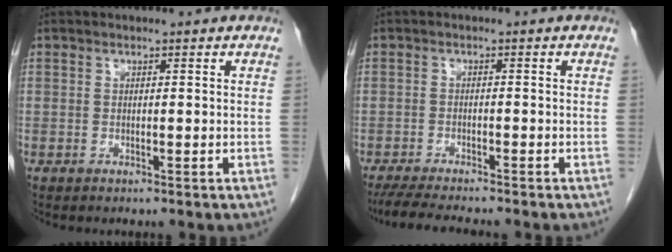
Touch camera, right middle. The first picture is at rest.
{"total": 6.6, "force": [-5.9, 0.4, 3.1], "torque": [-0.050, -0.019, -0.097]}